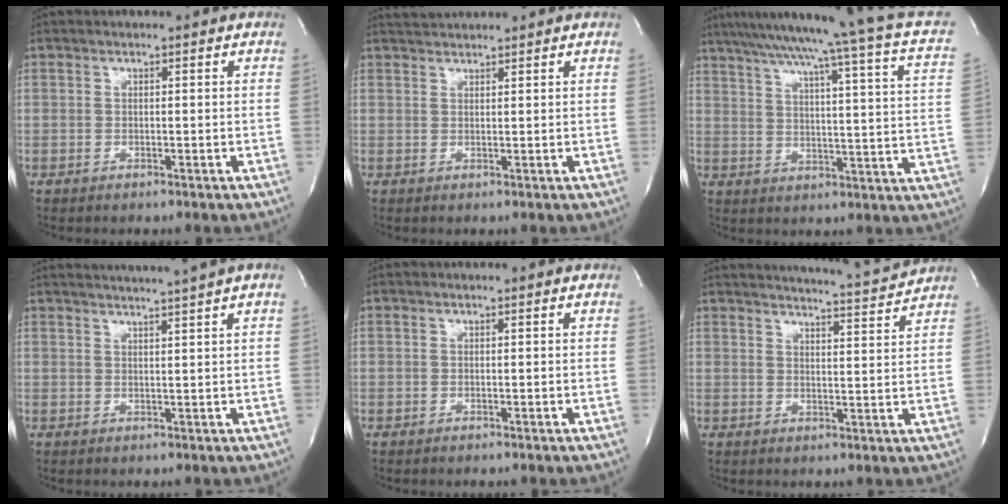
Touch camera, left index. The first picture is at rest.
{"total": 3.0, "force": [3.0, 0.0, 0.4], "torque": [-0.011, 0.024, 0.058]}
{"total": 25.1, "force": [20.0, -1.4, 15.0], "torque": [-0.241, -0.031, 0.254]}
{"total": 7.4, "force": [6.3, -1.8, 3.4], "torque": [-0.047, 0.005, 0.079]}
{"total": 0.0}
{"total": 9.1, "force": [8.9, -1.4, 1.3], "torque": [-0.032, -0.025, 0.118]}